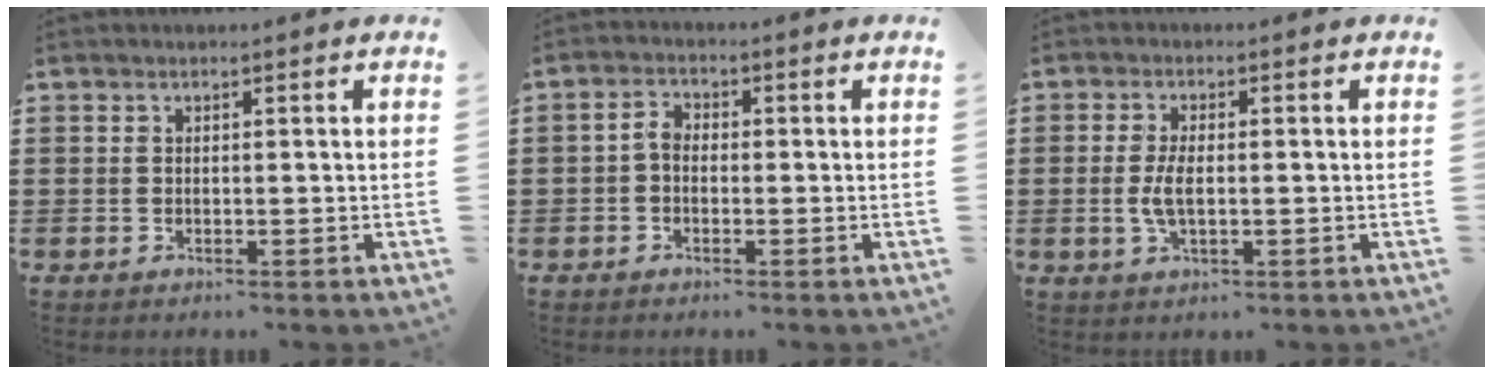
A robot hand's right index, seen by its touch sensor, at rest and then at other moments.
{"total": 2.4, "force": [-0.6, 1.6, 1.8], "torque": [-0.043, 0.004, -0.015]}
{"total": 4.2, "force": [-0.4, 1.7, 3.8], "torque": [-0.091, -0.004, -0.014]}